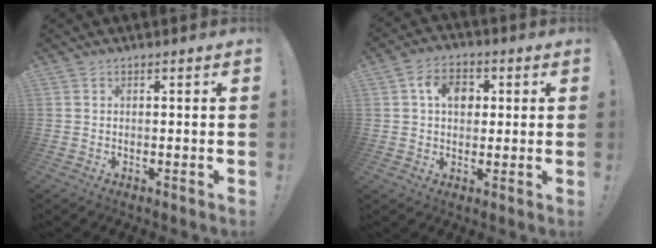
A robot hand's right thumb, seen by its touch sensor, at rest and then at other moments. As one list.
[{"total": 8.9, "force": [2.3, 6.4, 5.7], "torque": [-0.086, 0.008, 0.042]}]